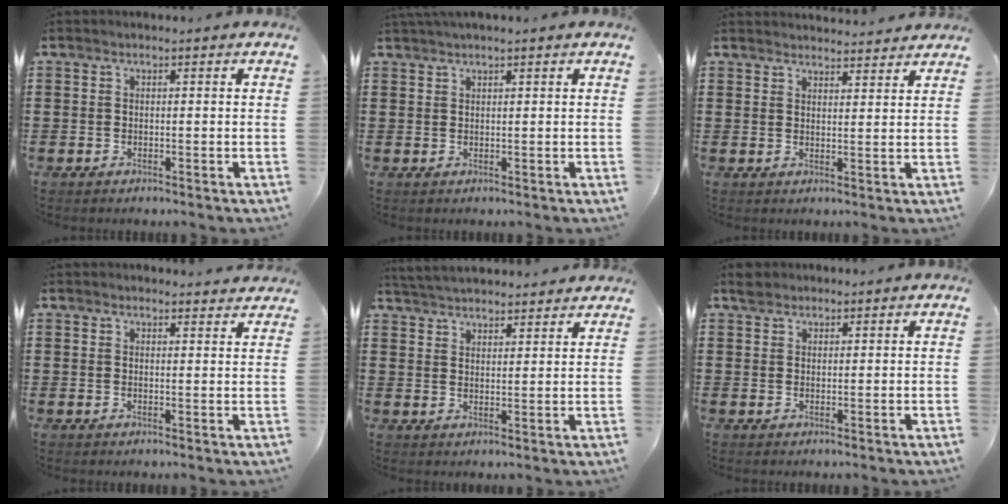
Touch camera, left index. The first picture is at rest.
{"total": 1.2, "force": [1.0, 0.0, 0.6], "torque": [-0.013, 0.000, 0.019]}
{"total": 2.8, "force": [2.8, 0.1, -0.1], "torque": [0.001, -0.014, 0.052]}
{"total": 1.9, "force": [1.9, 0.2, 0.1], "torque": [0.001, -0.005, 0.034]}
{"total": 3.8, "force": [3.8, 0.0, 0.2], "torque": [-0.016, -0.013, 0.069]}
{"total": 1.8, "force": [1.6, 0.9, 0.3], "torque": [-0.002, 0.001, 0.030]}